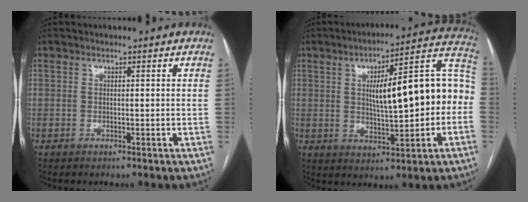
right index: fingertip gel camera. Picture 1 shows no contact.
{"total": 16.9, "force": [0.3, 4.1, 16.3], "torque": [-0.225, 0.046, 0.012]}